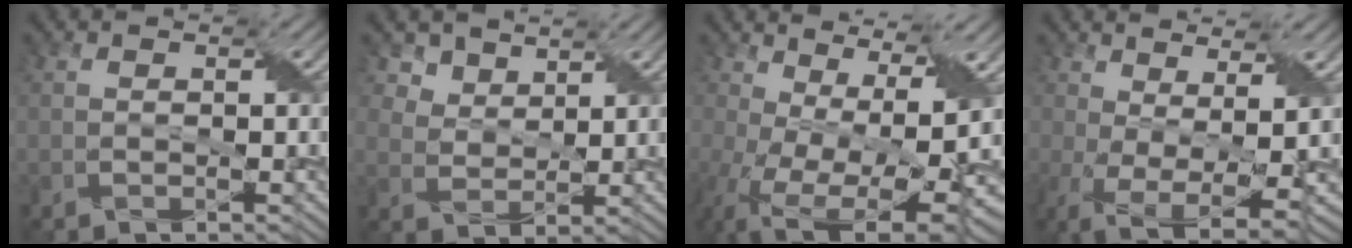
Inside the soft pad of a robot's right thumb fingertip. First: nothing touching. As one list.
[{"total": 4.2, "force": [3.3, 2.4, 0.9], "torque": [-0.041, -0.014, 0.083]}, {"total": 15.6, "force": [-2.6, 7.4, 13.5], "torque": [-0.240, -0.047, 0.005]}, {"total": 8.8, "force": [-1.6, 3.3, 8.0], "torque": [-0.173, -0.020, -0.020]}]